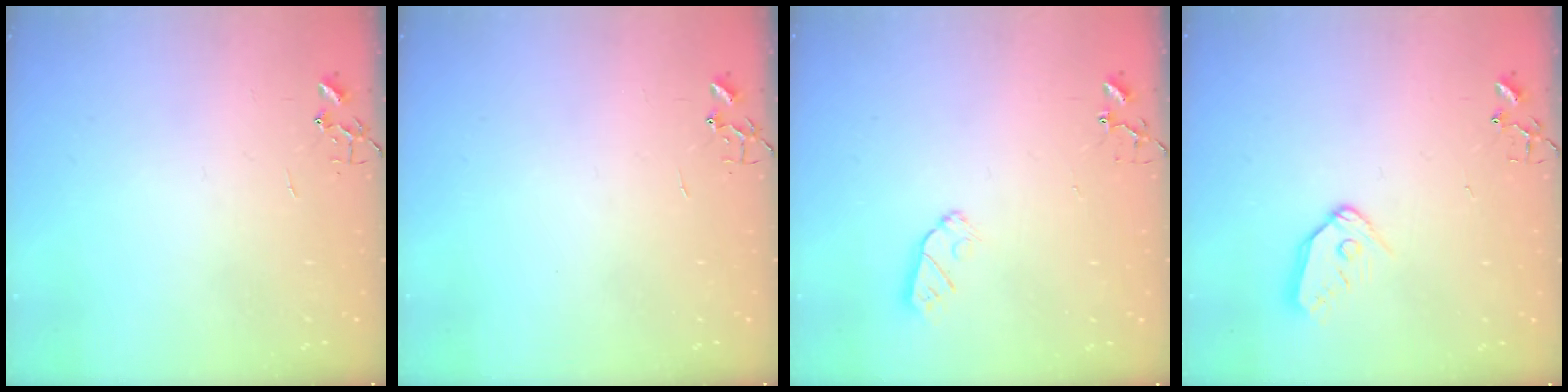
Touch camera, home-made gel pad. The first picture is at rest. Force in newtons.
{"total": 0.0}
{"total": 5.5, "press": 5.4, "slide": 0.8}
{"total": 10.0, "press": 9.9, "slide": 1.1}